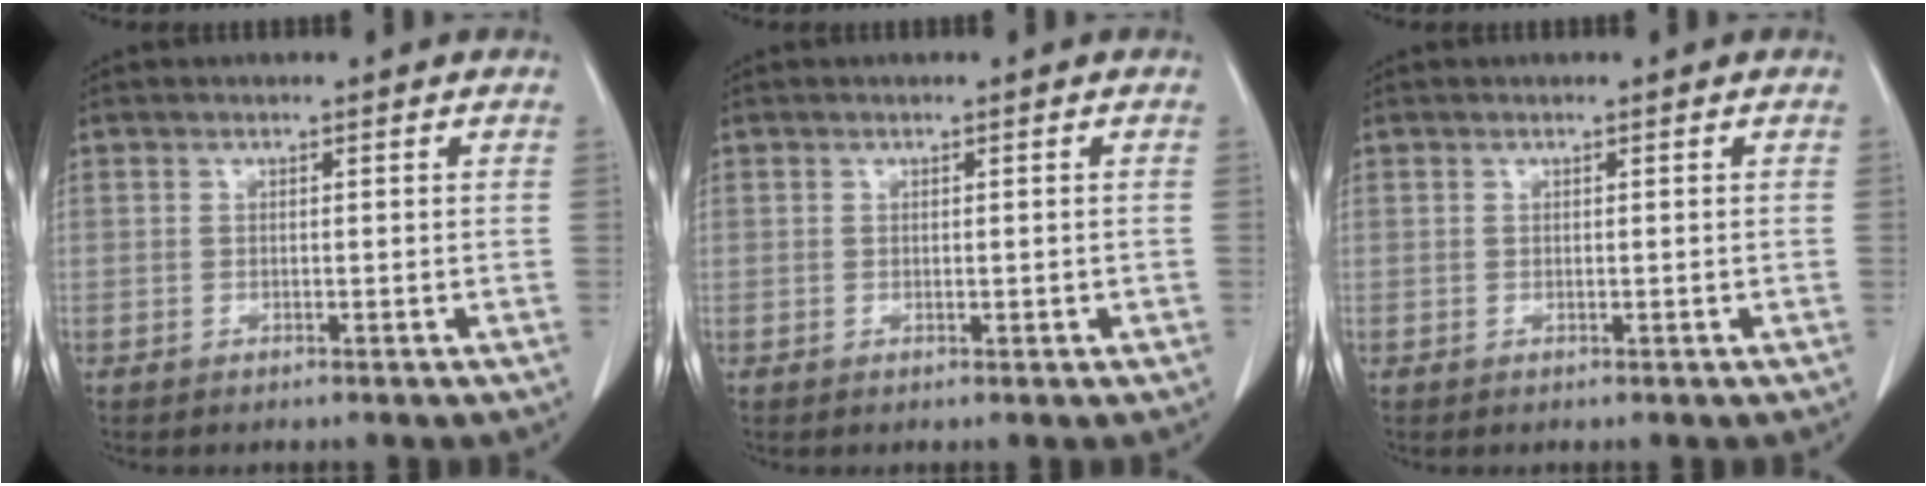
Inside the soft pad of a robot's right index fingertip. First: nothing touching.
{"total": 0.7, "force": [0.0, 0.6, 0.4], "torque": [-0.006, 0.000, 0.002]}
{"total": 0.0}